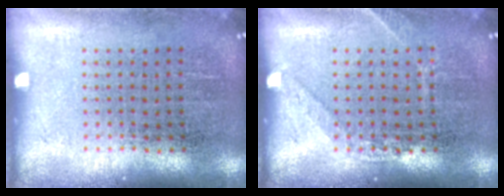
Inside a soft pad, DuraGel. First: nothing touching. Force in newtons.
{"total": 1.2, "press": 1.2, "slide": 0.2}